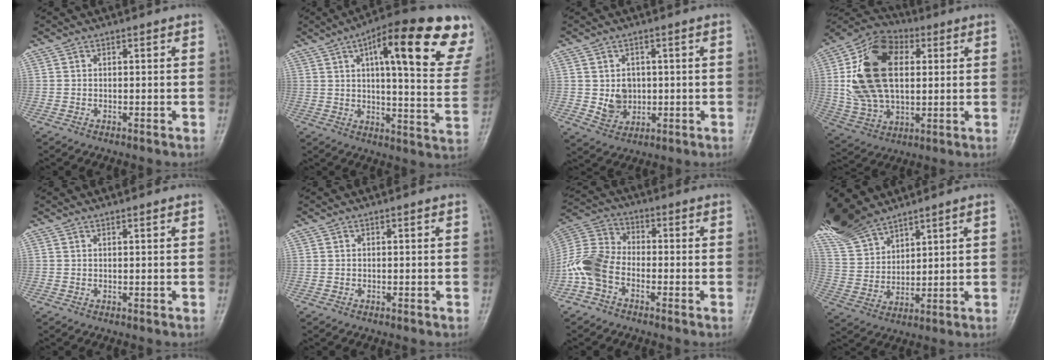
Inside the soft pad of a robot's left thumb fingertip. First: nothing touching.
{"total": 25.4, "force": [12.3, 7.4, 21.0], "torque": [-0.260, -0.016, 0.161]}
{"total": 5.3, "force": [0.1, 4.5, 2.8], "torque": [-0.021, -0.004, 0.012]}
{"total": 20.3, "force": [3.4, 12.9, 15.3], "torque": [-0.267, 0.003, 0.064]}
{"total": 0.7, "force": [0.6, 0.0, 0.4], "torque": [-0.004, 0.000, 0.010]}
{"total": 0.0}
{"total": 9.6, "force": [-3.5, 6.4, 6.2], "torque": [-0.131, 0.031, -0.084]}
{"total": 14.2, "force": [11.6, 5.1, 6.3], "torque": [-0.125, -0.027, 0.243]}